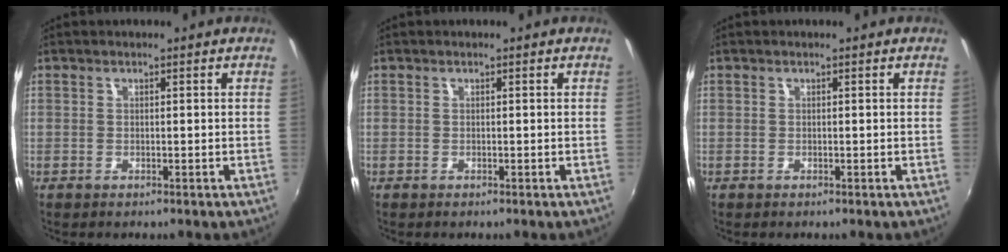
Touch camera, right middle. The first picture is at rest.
{"total": 0.0}
{"total": 0.0}